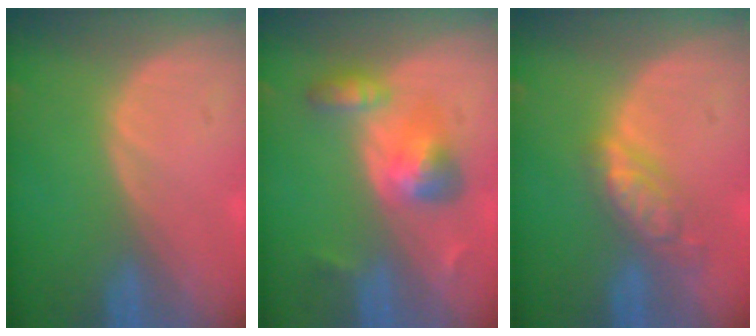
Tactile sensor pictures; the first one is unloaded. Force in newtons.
{"total": 5.7, "press": 5.6, "slide": 1.0}
{"total": 5.5, "press": 5.0, "slide": 2.4}